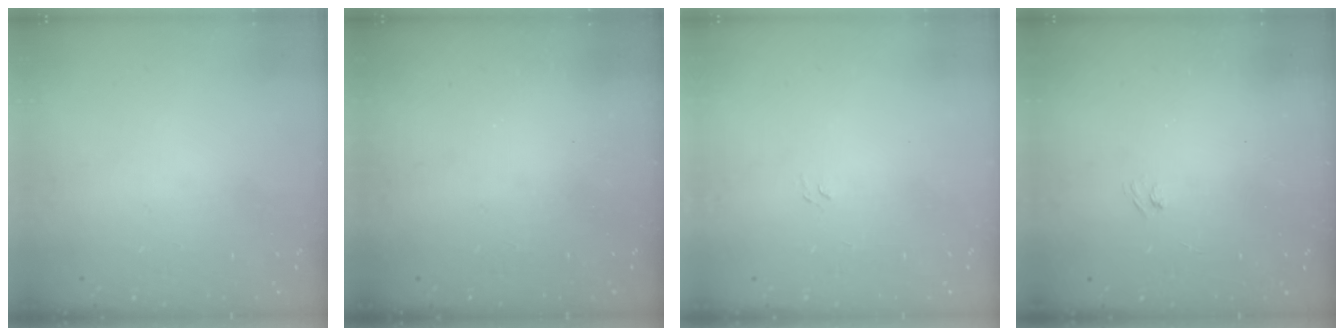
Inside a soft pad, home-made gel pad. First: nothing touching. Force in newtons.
{"total": 2.4, "press": 2.3, "slide": 0.8}
{"total": 5.5, "press": 5.4, "slide": 1.1}
{"total": 2.2, "press": 2.0, "slide": 1.0}